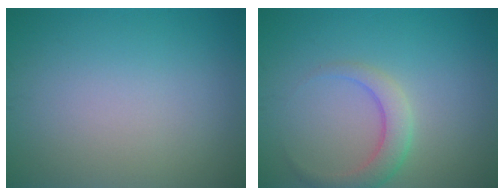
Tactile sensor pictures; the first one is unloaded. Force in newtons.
{"total": 2.9, "press": 2.9, "slide": 0.1}